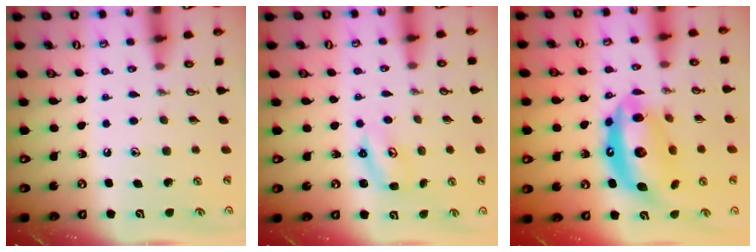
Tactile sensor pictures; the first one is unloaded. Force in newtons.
{"total": 2.7, "press": 2.7, "slide": 0.3}
{"total": 15.9, "press": 15.8, "slide": 1.3}